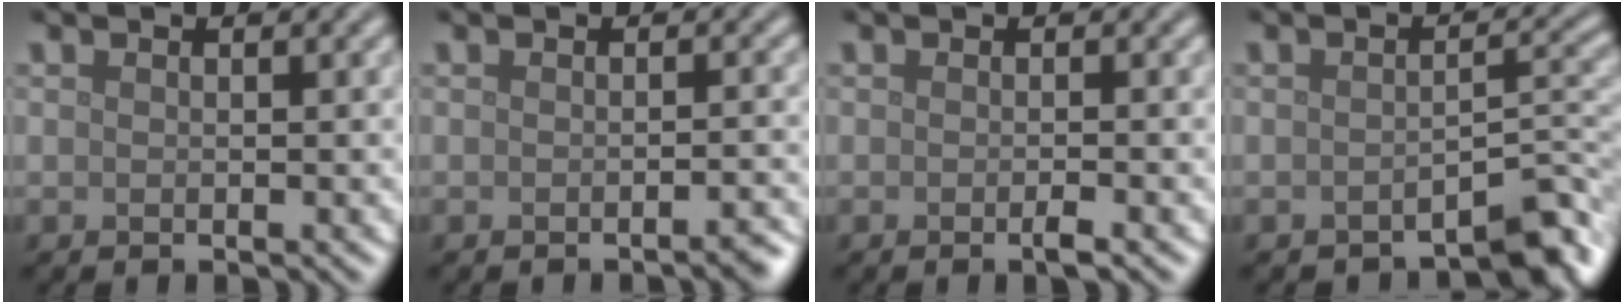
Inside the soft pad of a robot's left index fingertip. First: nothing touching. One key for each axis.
{"total": 1.6, "fx": -1.0, "fy": 0.4, "fz": 1.1, "tx": -0.008, "ty": 0.001, "tz": -0.016}
{"total": 1.1, "fx": -0.5, "fy": 0.1, "fz": 0.9, "tx": -0.014, "ty": -0.002, "tz": -0.010}
{"total": 3.8, "fx": -2.9, "fy": 0.9, "fz": 2.2, "tx": -0.021, "ty": 0.009, "tz": -0.042}